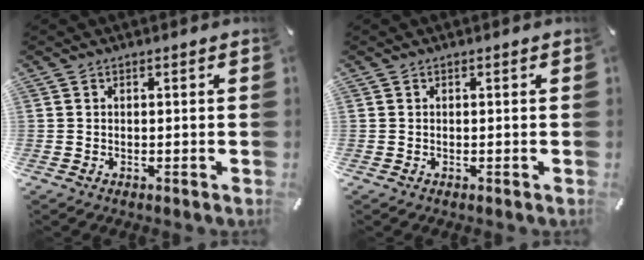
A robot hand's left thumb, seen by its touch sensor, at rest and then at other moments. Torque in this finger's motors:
{"motor_torque": [0.00, 0.00, -0.02, -0.02, 0.00]}